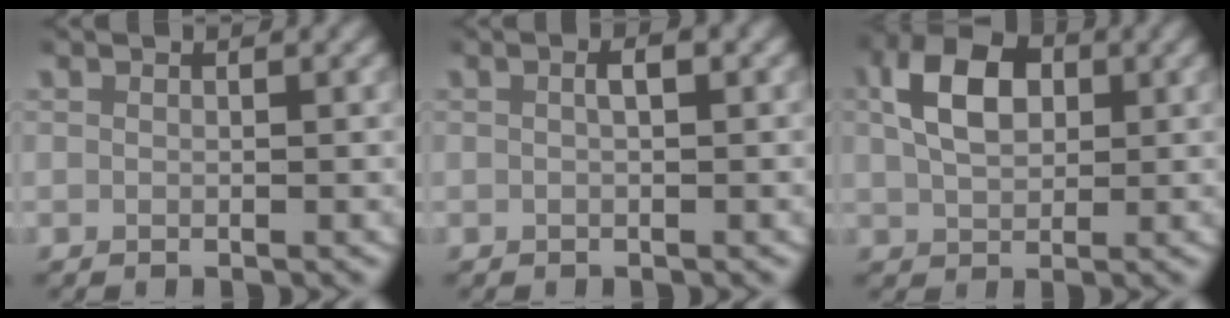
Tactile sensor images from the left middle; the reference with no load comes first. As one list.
[{"total": 1.2, "force": [0.2, 0.3, 1.1], "torque": [-0.016, 0.006, 0.004]}, {"total": 6.1, "force": [1.7, 3.7, 4.5], "torque": [-0.078, 0.005, 0.030]}]